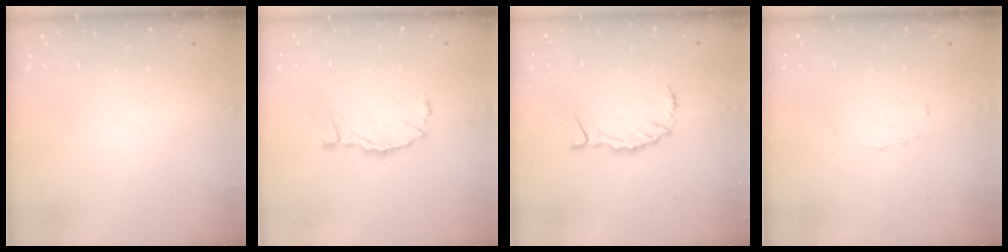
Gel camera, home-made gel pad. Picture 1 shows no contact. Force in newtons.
{"total": 8.9, "press": 8.8, "slide": 1.0}
{"total": 5.2, "press": 5.2, "slide": 0.2}
{"total": 2.0, "press": 2.0, "slide": 0.3}